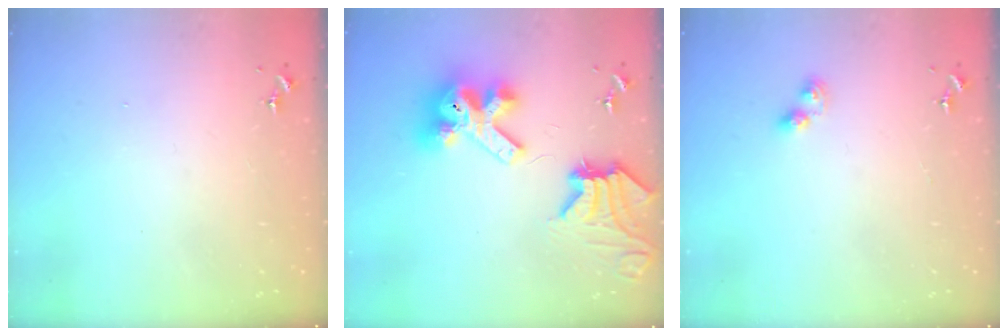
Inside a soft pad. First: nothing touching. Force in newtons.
{"total": 15.6, "press": 15.4, "slide": 2.0}
{"total": 2.8, "press": 2.8, "slide": 0.5}